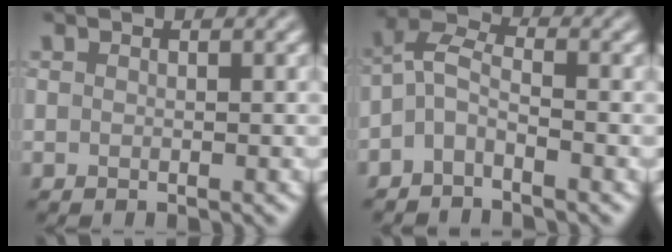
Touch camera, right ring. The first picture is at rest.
{"total": 2.8, "force": [-1.4, 1.3, 2.1], "torque": [-0.046, 0.010, -0.042]}